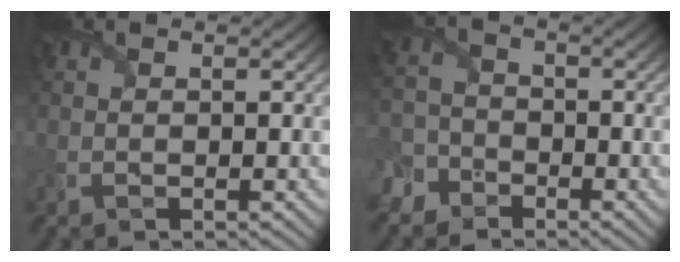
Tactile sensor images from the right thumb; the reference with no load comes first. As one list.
[{"total": 5.2, "force": [-3.5, 3.7, 1.1], "torque": [-0.018, -0.008, -0.082]}]